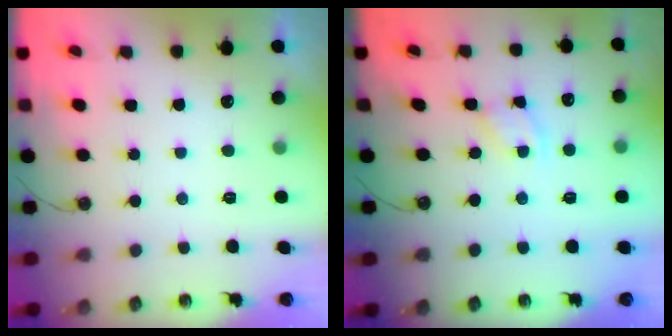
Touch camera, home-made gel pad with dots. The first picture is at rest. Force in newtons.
{"total": 2.2, "press": 2.2, "slide": 0.3}